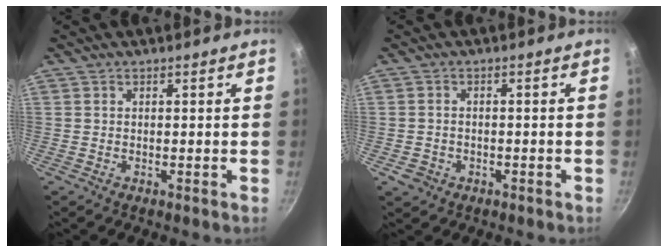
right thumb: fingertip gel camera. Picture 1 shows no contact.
{"total": 3.0, "force": [-1.2, 2.5, 1.2], "torque": [-0.020, 0.013, -0.012]}